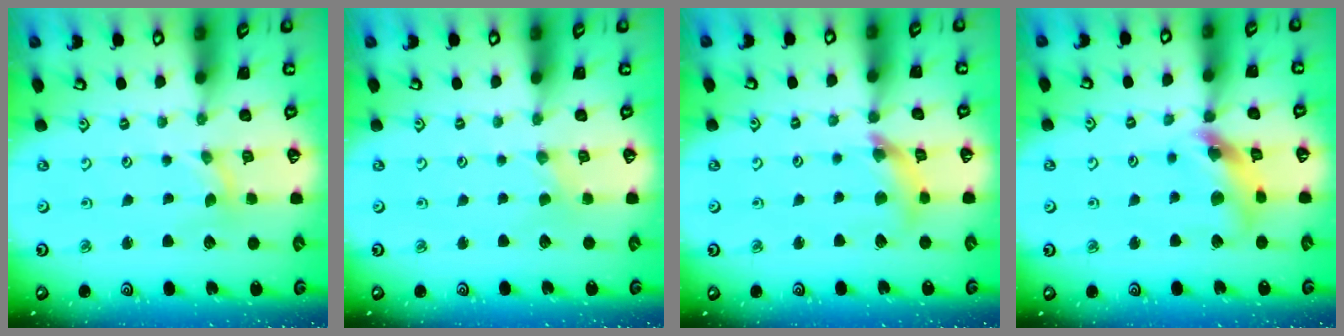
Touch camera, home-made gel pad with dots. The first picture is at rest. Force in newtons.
{"total": 0.0}
{"total": 8.9, "press": 8.8, "slide": 0.9}
{"total": 11.7, "press": 11.6, "slide": 1.5}